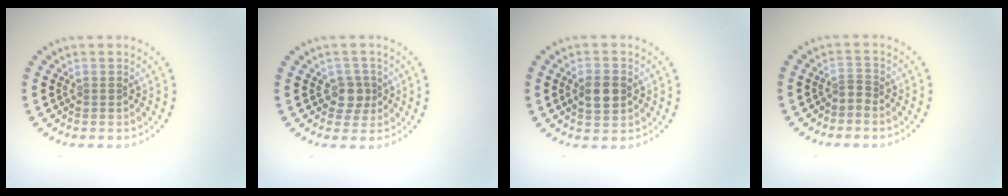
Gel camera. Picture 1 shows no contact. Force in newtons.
{"total": 2.0, "press": 1.7, "slide": 1.0}
{"total": 3.2, "press": 3.2, "slide": 0.2}
{"total": 1.0, "press": 0.6, "slide": 0.8}